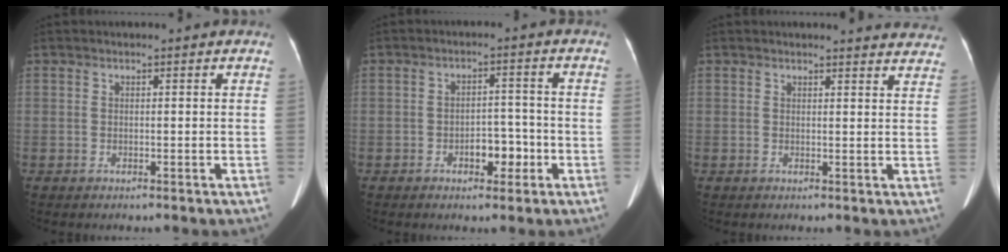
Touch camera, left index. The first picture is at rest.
{"total": 4.3, "force": [-2.0, 2.4, 3.0], "torque": [-0.040, 0.012, -0.026]}
{"total": 10.2, "force": [10.0, 1.4, 1.6], "torque": [0.010, -0.032, 0.079]}